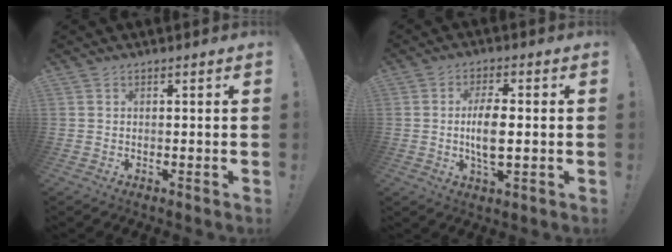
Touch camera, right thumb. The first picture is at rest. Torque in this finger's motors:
{"motor_torque": [0.78, 1.38, 0.54, -0.45, 0.28]}